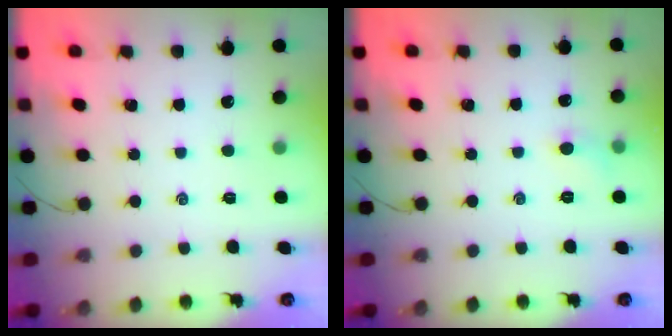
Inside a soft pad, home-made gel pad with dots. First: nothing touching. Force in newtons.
{"total": 4.6, "press": 4.4, "slide": 1.5}